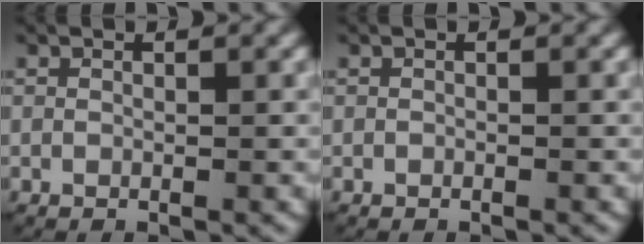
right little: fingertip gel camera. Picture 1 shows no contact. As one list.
[{"total": 0.0}]